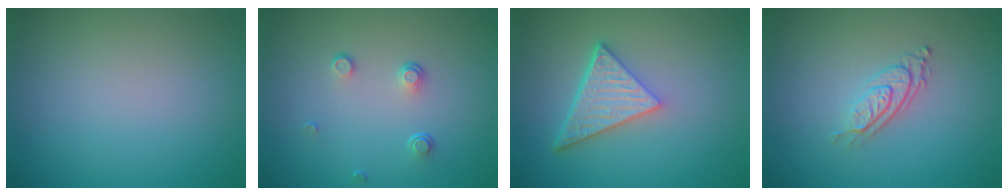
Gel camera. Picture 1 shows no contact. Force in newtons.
{"total": 1.4, "press": 0.8, "slide": 1.2}
{"total": 5.4, "press": 4.0, "slide": 3.6}
{"total": 2.8, "press": 2.0, "slide": 2.1}